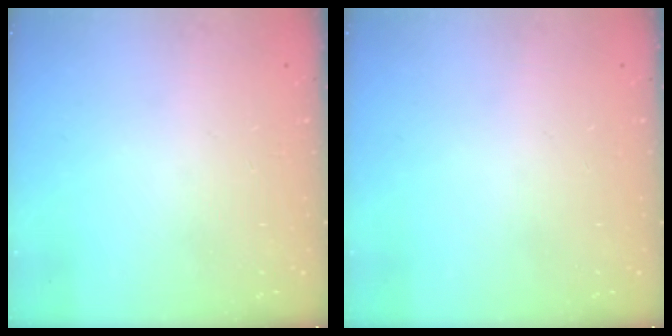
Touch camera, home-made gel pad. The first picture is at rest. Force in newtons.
{"total": 0.0}